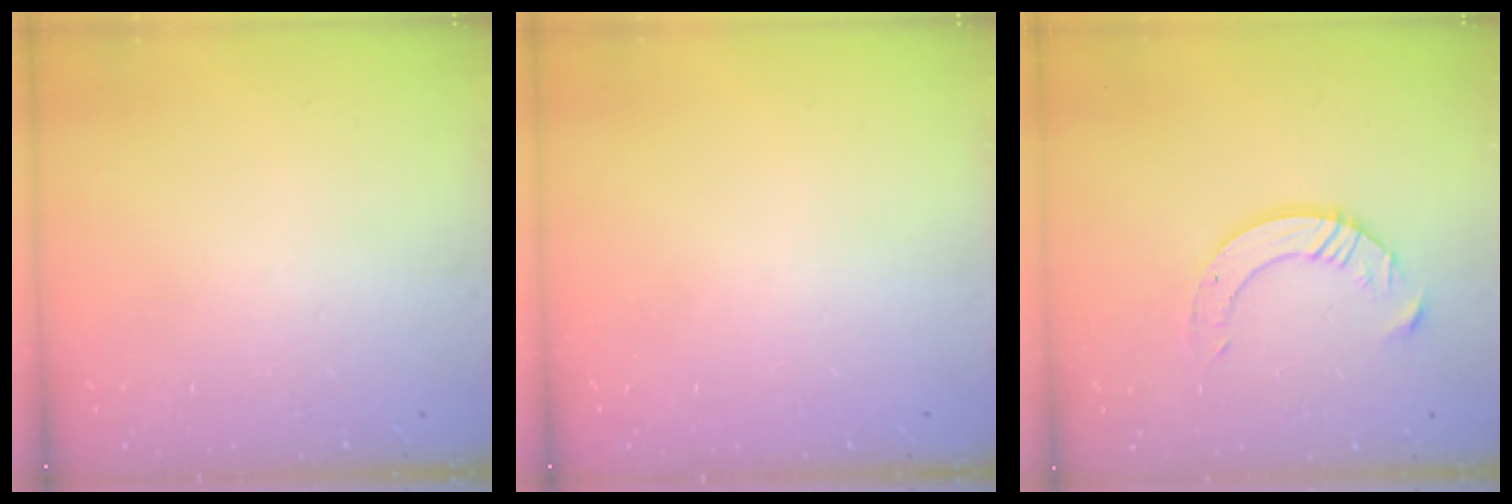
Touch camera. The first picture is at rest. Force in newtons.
{"total": 0.0}
{"total": 9.2, "press": 9.2, "slide": 0.7}